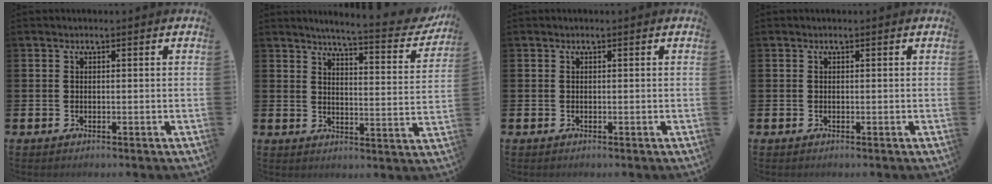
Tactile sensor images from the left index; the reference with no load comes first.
{"total": 5.2, "force": [4.9, 0.2, 1.6], "torque": [-0.043, -0.043, 0.077]}
{"total": 0.0}
{"total": 0.0}